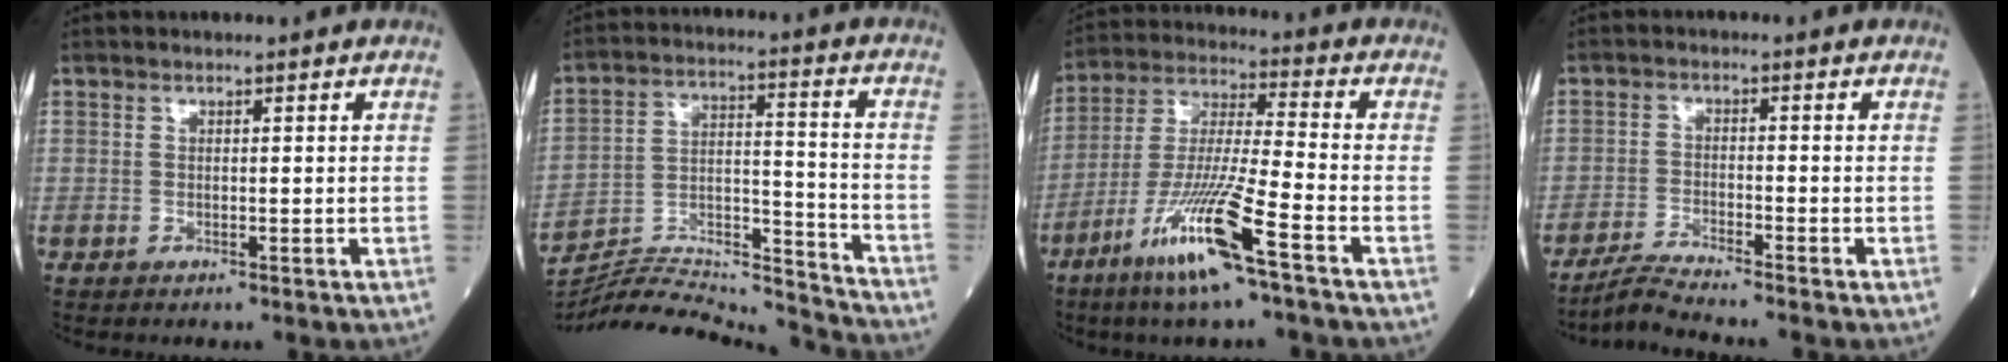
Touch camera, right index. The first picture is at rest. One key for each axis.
{"total": 20.3, "fx": -20.0, "fy": -0.6, "fz": 3.7, "tx": -0.076, "ty": 0.016, "tz": -0.315}
{"total": 14.0, "fx": -7.7, "fy": -0.4, "fz": 11.7, "tx": -0.243, "ty": -0.028, "tz": -0.147}
{"total": 4.6, "fx": -4.2, "fy": -1.6, "fz": 0.9, "tx": -0.028, "ty": -0.023, "tz": -0.085}